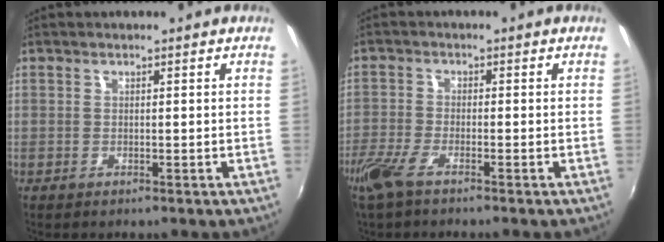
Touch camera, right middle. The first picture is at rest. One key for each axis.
{"total": 6.2, "fx": -4.5, "fy": 1.1, "fz": 4.1, "tx": -0.103, "ty": -0.018, "tz": -0.091}